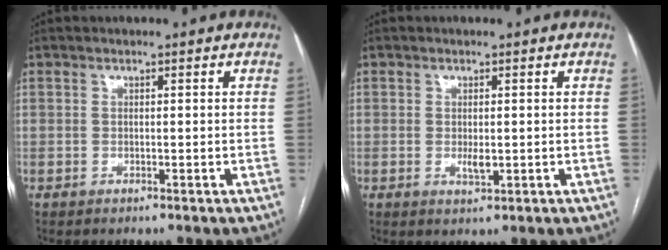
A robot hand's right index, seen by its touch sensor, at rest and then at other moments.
{"total": 2.1, "force": [-0.2, 0.7, 1.9], "torque": [-0.036, -0.004, -0.001]}